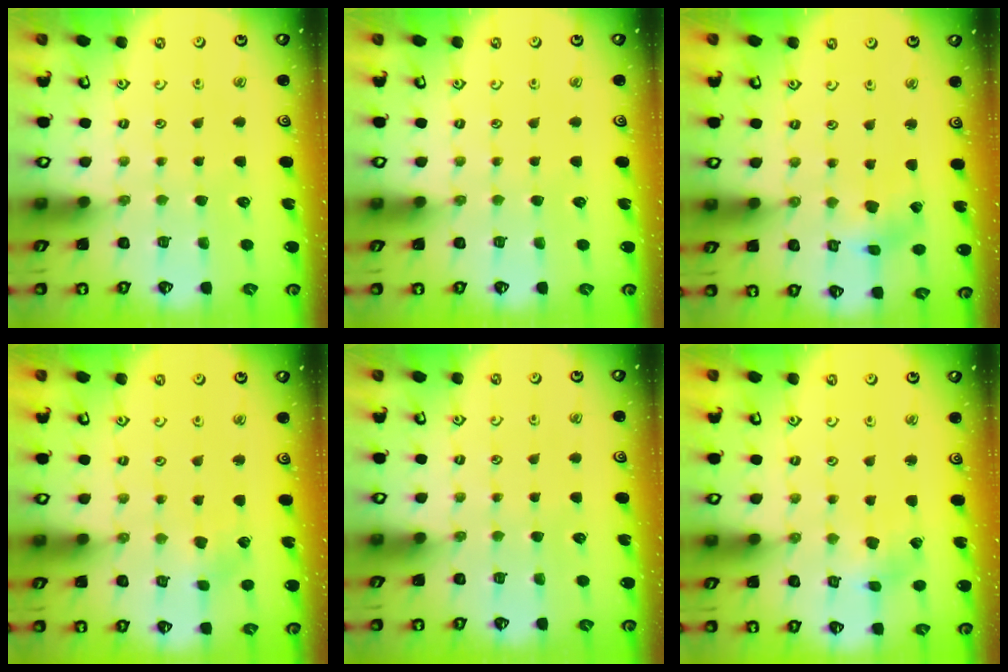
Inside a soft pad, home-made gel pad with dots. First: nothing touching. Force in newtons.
{"total": 0.0}
{"total": 2.8, "press": 2.7, "slide": 0.4}
{"total": 2.7, "press": 2.7, "slide": 0.4}
{"total": 0.0}
{"total": 2.2, "press": 2.2, "slide": 0.4}